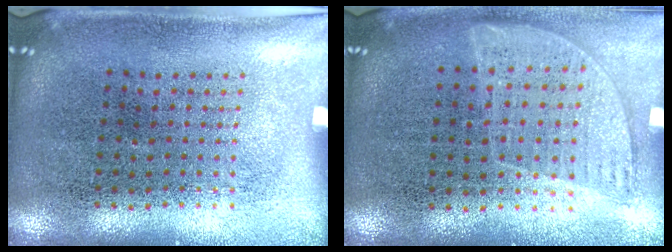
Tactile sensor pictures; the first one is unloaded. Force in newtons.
{"total": 0.9, "press": 0.7, "slide": 0.5}